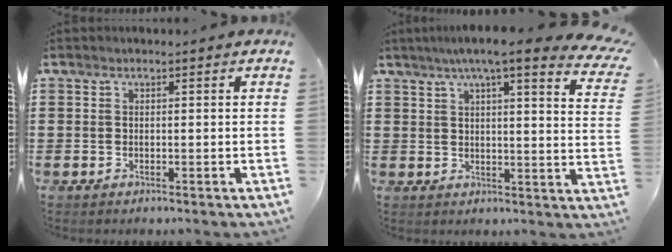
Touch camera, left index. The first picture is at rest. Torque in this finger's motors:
{"motor_torque": [2.14, 0.00, 0.19, -0.07]}